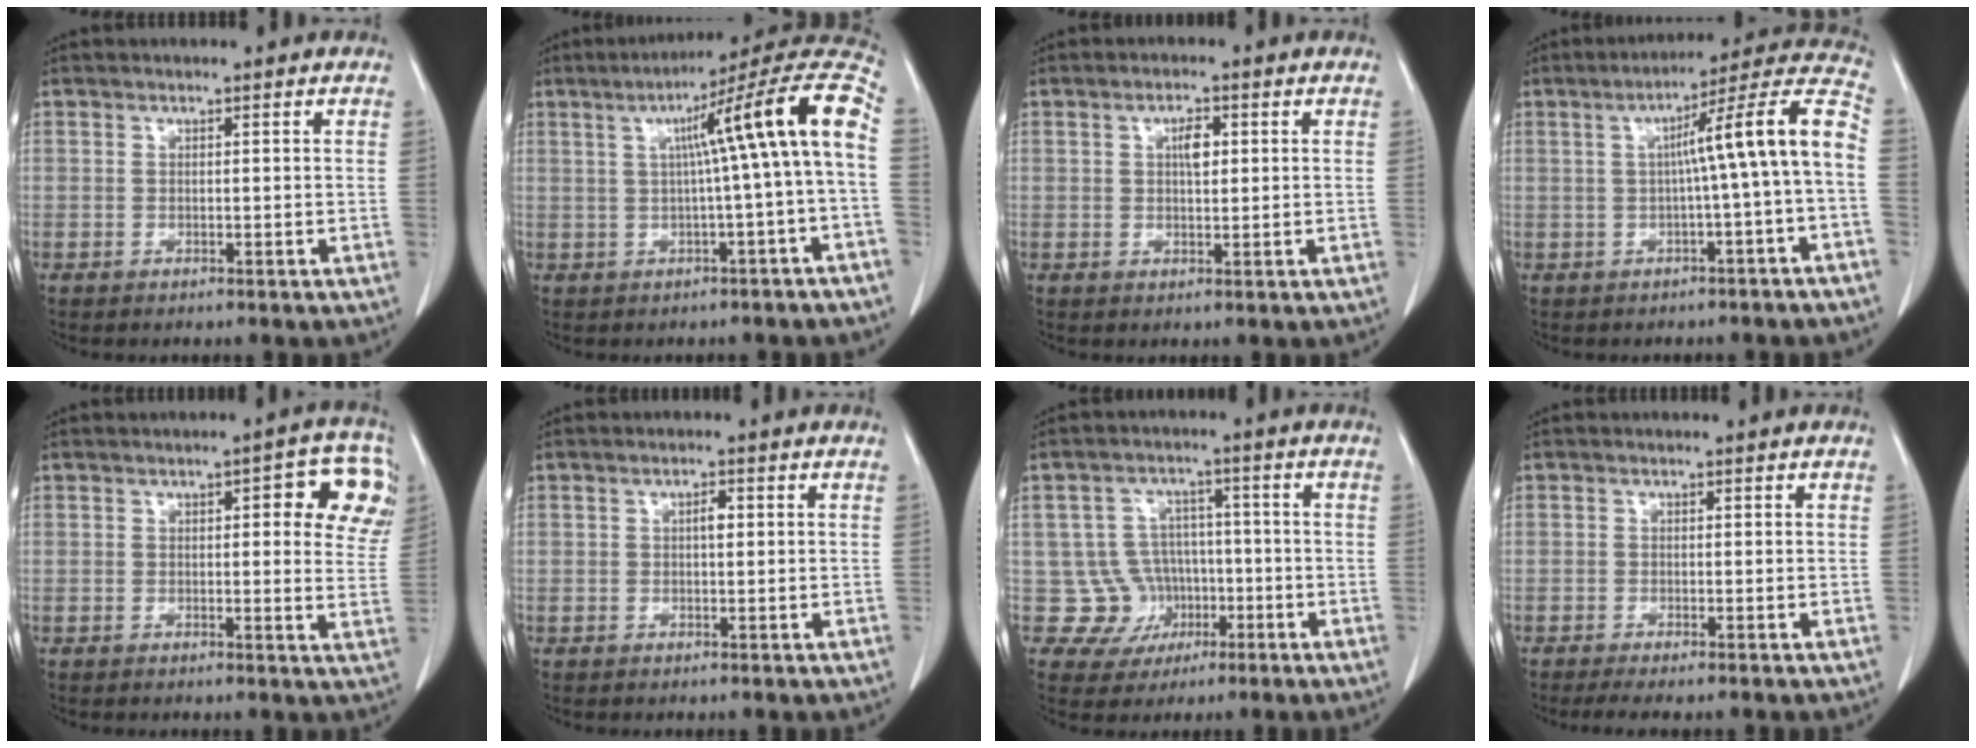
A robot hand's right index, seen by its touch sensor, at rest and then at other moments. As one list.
[{"total": 14.1, "force": [1.1, -1.3, 14.0], "torque": [-0.186, 0.036, 0.009]}, {"total": 2.6, "force": [0.7, 0.8, 2.4], "torque": [-0.042, 0.000, 0.010]}, {"total": 11.5, "force": [-0.8, -1.3, 11.4], "torque": [-0.154, 0.030, -0.017]}, {"total": 8.9, "force": [3.3, 2.5, 7.9], "torque": [-0.070, 0.007, 0.029]}, {"total": 1.3, "force": [0.2, 0.3, 1.3], "torque": [-0.022, 0.002, 0.002]}, {"total": 8.0, "force": [-1.7, 7.8, 0.2], "torque": [0.004, 0.018, -0.016]}, {"total": 3.1, "force": [-2.5, 0.0, 1.9], "torque": [-0.028, -0.007, -0.039]}]